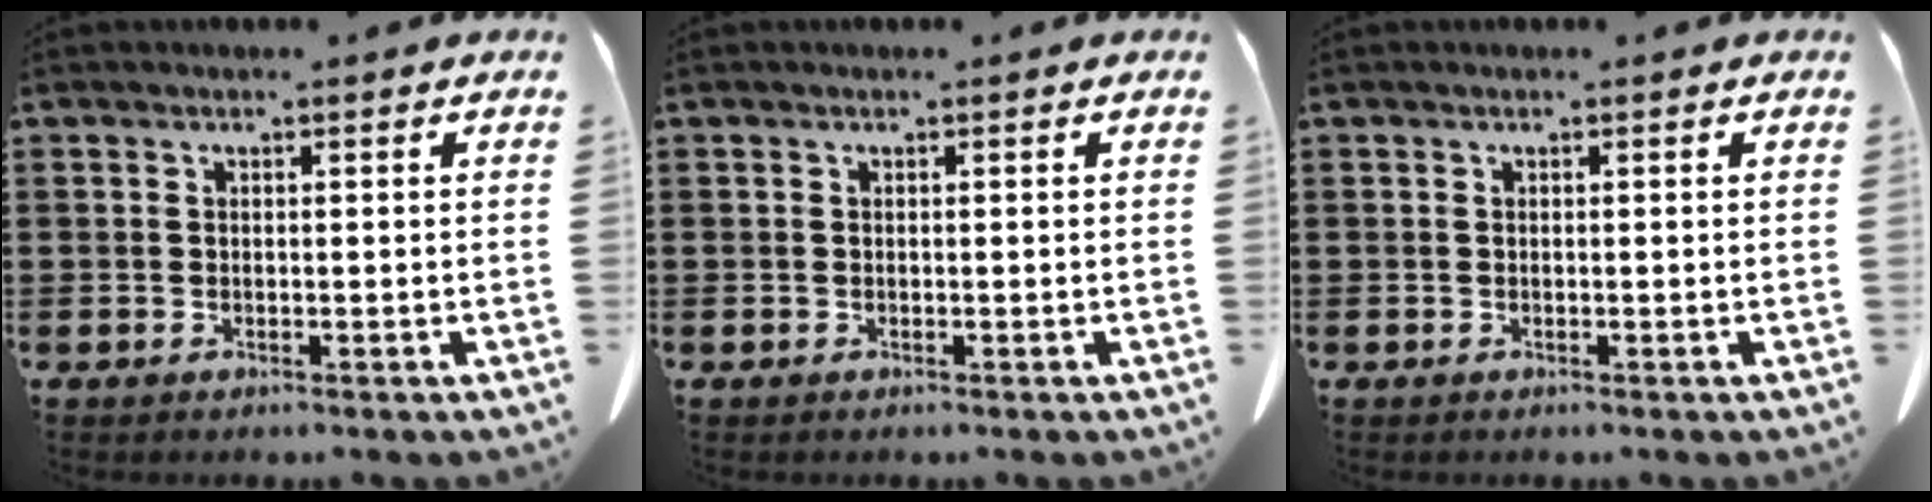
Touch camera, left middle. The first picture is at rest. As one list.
[{"total": 0.0}, {"total": 0.0}]